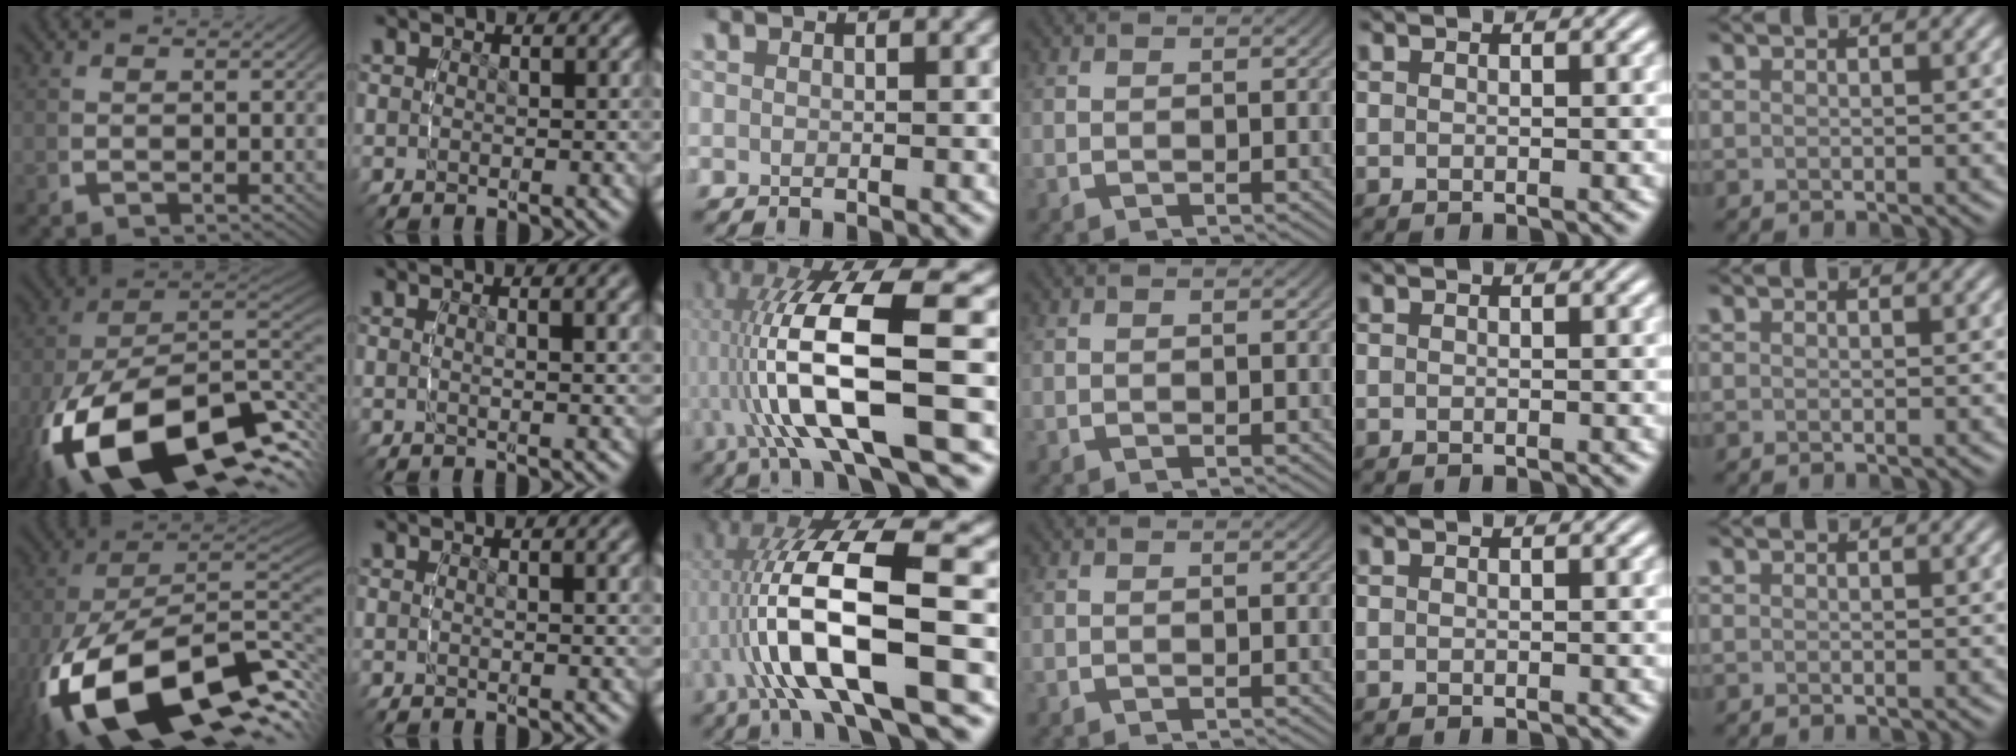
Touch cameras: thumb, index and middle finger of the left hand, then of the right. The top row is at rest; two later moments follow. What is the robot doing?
{"motion": "lift_and_place", "object": "tape"}